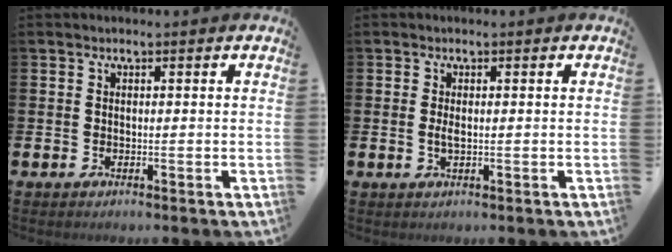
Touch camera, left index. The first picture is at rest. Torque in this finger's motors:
{"motor_torque": [0.24, 0.29, 0.03, 0.08]}